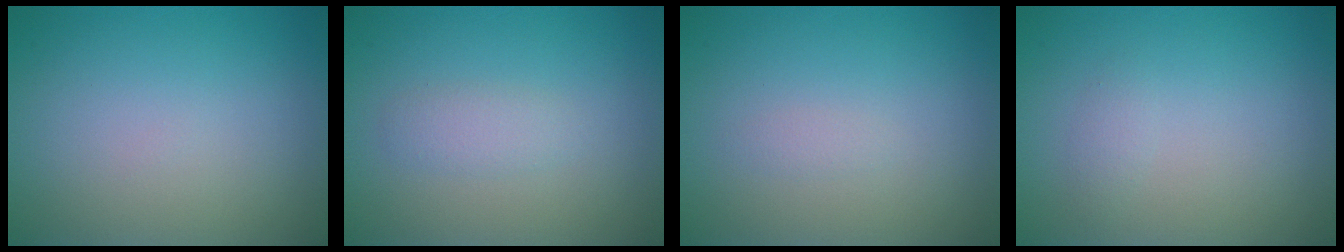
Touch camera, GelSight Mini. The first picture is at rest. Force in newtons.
{"total": 1.5, "press": 1.5, "slide": 0.0}
{"total": 0.6, "press": 0.6, "slide": 0.1}
{"total": 0.8, "press": 0.8, "slide": 0.1}